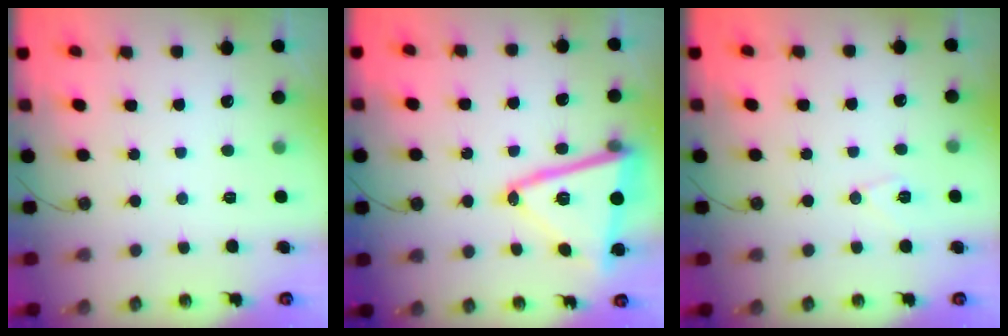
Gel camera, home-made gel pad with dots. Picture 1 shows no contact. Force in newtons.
{"total": 18.6, "press": 18.5, "slide": 1.7}
{"total": 6.8, "press": 6.4, "slide": 2.4}